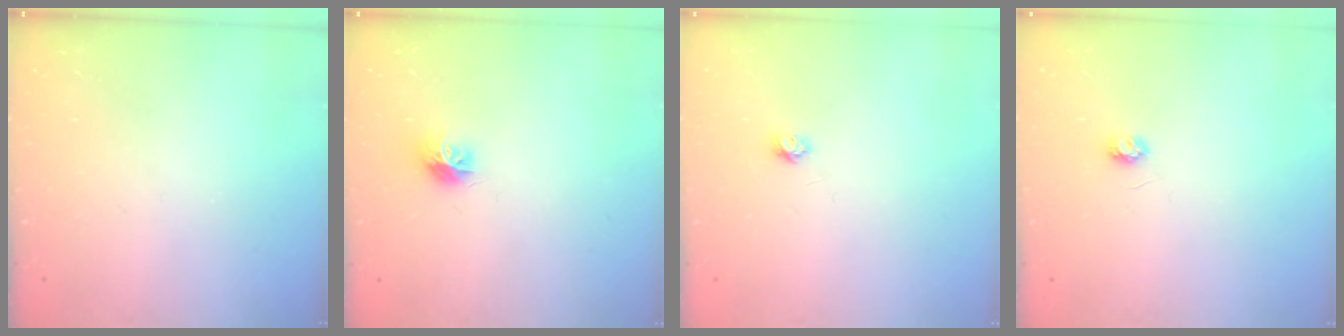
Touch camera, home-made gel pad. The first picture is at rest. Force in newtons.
{"total": 7.7, "press": 7.7, "slide": 0.2}
{"total": 3.4, "press": 3.4, "slide": 0.4}
{"total": 3.2, "press": 3.2, "slide": 0.3}